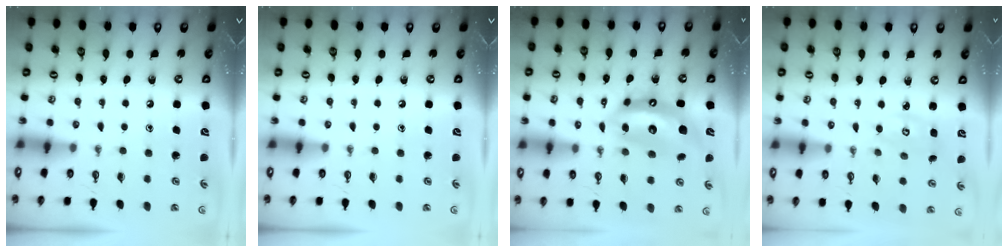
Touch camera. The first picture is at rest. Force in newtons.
{"total": 0.0}
{"total": 13.1, "press": 13.0, "slide": 1.4}
{"total": 5.0, "press": 5.0, "slide": 0.6}